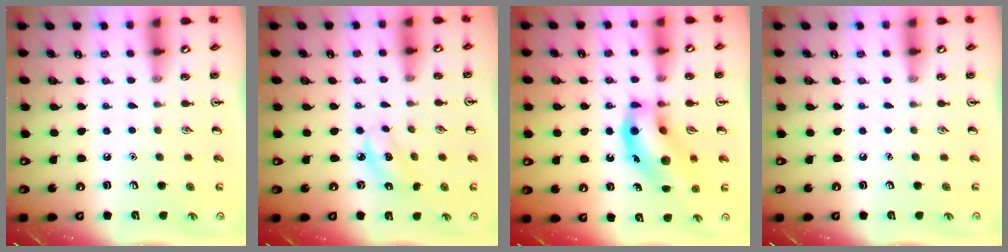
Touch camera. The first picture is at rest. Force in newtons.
{"total": 3.3, "press": 3.2, "slide": 0.5}
{"total": 15.9, "press": 15.6, "slide": 2.6}
{"total": 0.0}